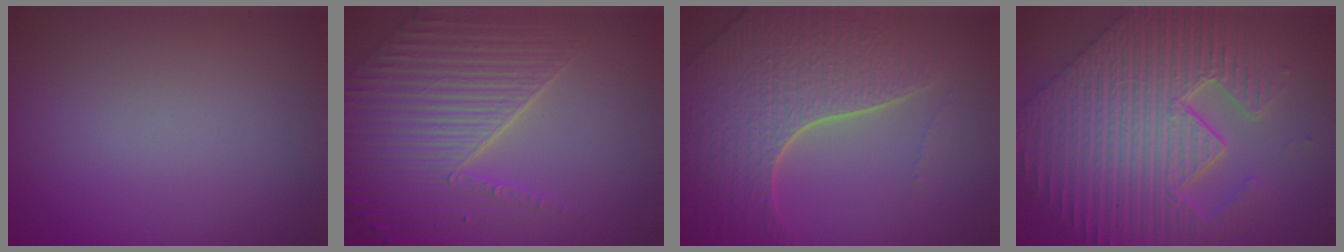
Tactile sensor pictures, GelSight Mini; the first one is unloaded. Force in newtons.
{"total": 5.2, "press": 4.8, "slide": 2.1}
{"total": 7.3, "press": 5.3, "slide": 4.9}
{"total": 11.3, "press": 7.9, "slide": 8.1}